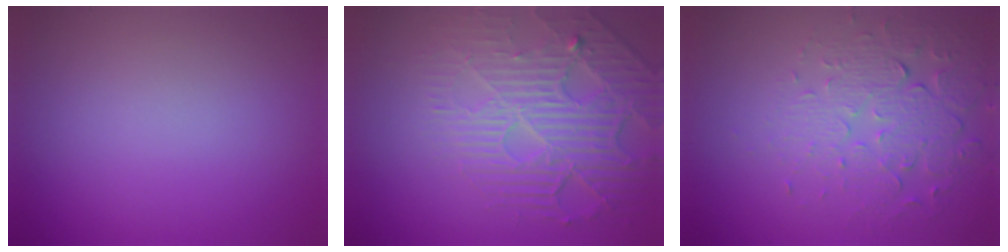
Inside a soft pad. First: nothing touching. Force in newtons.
{"total": 5.3, "press": 4.6, "slide": 2.6}
{"total": 5.5, "press": 3.7, "slide": 4.1}